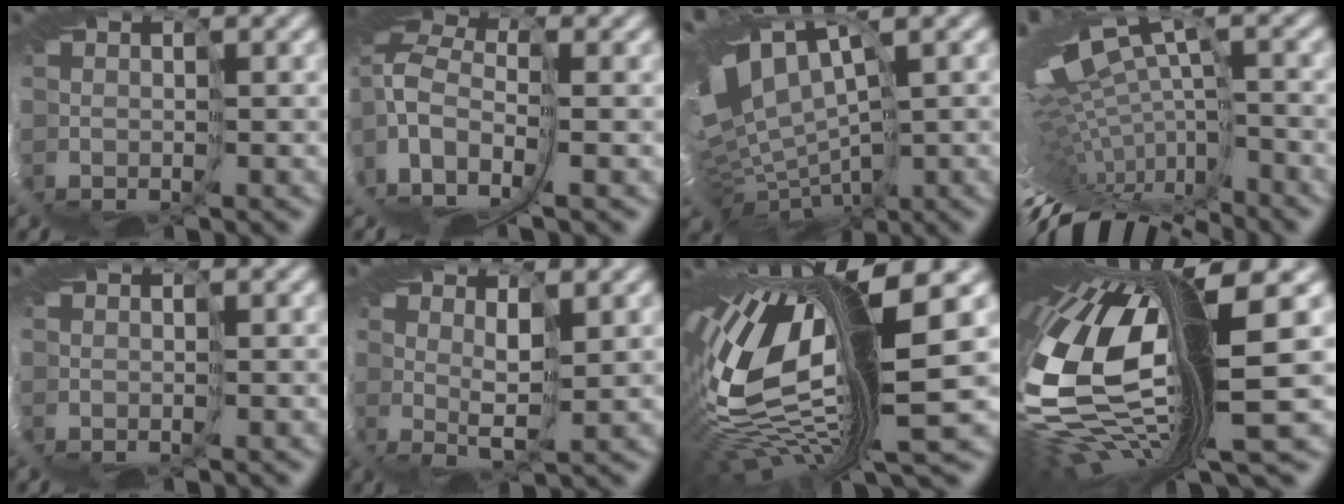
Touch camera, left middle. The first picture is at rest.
{"total": 10.1, "force": [-1.8, 6.3, 7.7], "torque": [-0.181, -0.001, -0.017]}
{"total": 9.0, "force": [2.0, 4.6, 7.4], "torque": [-0.146, -0.005, 0.071]}
{"total": 10.9, "force": [-3.1, 3.5, 9.8], "torque": [-0.209, -0.018, -0.019]}
{"total": 0.0}
{"total": 1.8, "force": [1.3, -1.3, 0.1], "torque": [-0.024, 0.000, 0.018]}
{"total": 11.5, "force": [1.9, 3.5, 10.8], "torque": [-0.258, -0.004, 0.041]}
{"total": 13.4, "force": [0.5, 4.5, 12.7], "torque": [-0.295, -0.052, 0.023]}